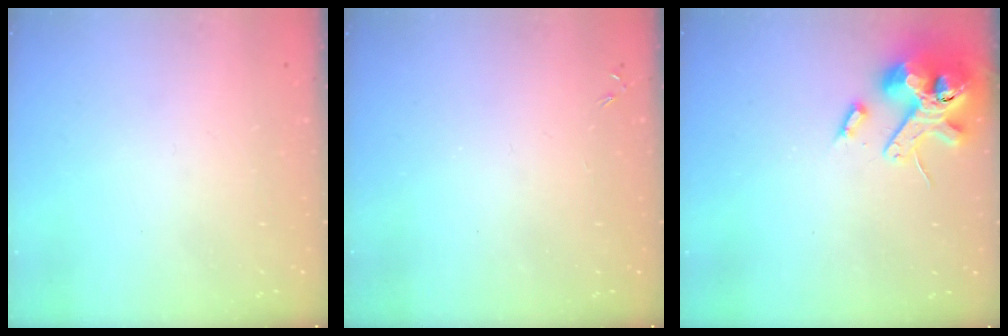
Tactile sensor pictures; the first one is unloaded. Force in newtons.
{"total": 0.0}
{"total": 13.6, "press": 13.5, "slide": 2.1}